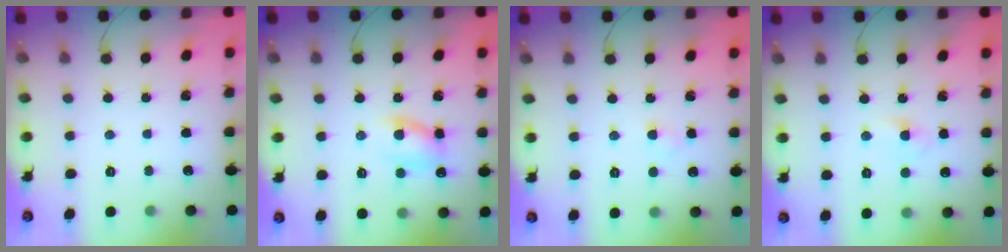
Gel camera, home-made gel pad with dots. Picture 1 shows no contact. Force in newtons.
{"total": 8.3, "press": 8.2, "slide": 1.4}
{"total": 1.5, "press": 1.4, "slide": 0.7}
{"total": 2.3, "press": 2.1, "slide": 0.8}